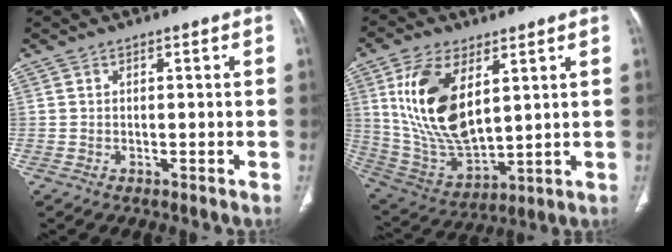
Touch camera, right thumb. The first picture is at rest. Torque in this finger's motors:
{"motor_torque": [-0.83, 2.17, 1.82, 0.49, 0.55]}